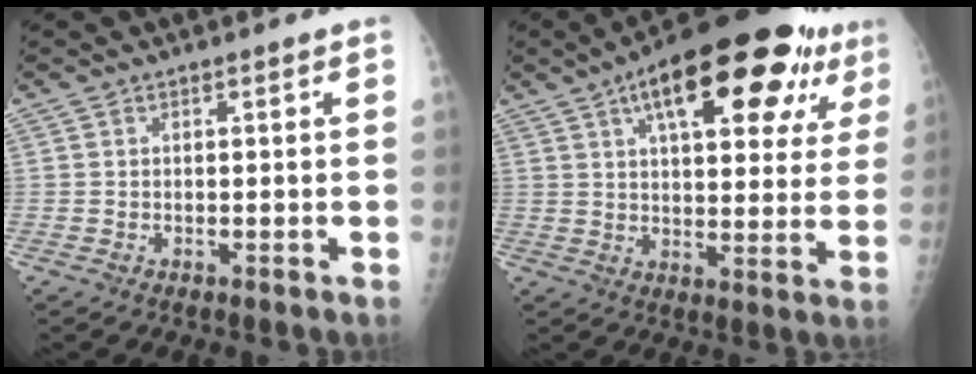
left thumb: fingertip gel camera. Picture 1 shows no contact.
{"total": 23.8, "force": [11.9, 9.2, 18.4], "torque": [-0.237, 0.001, 0.168]}